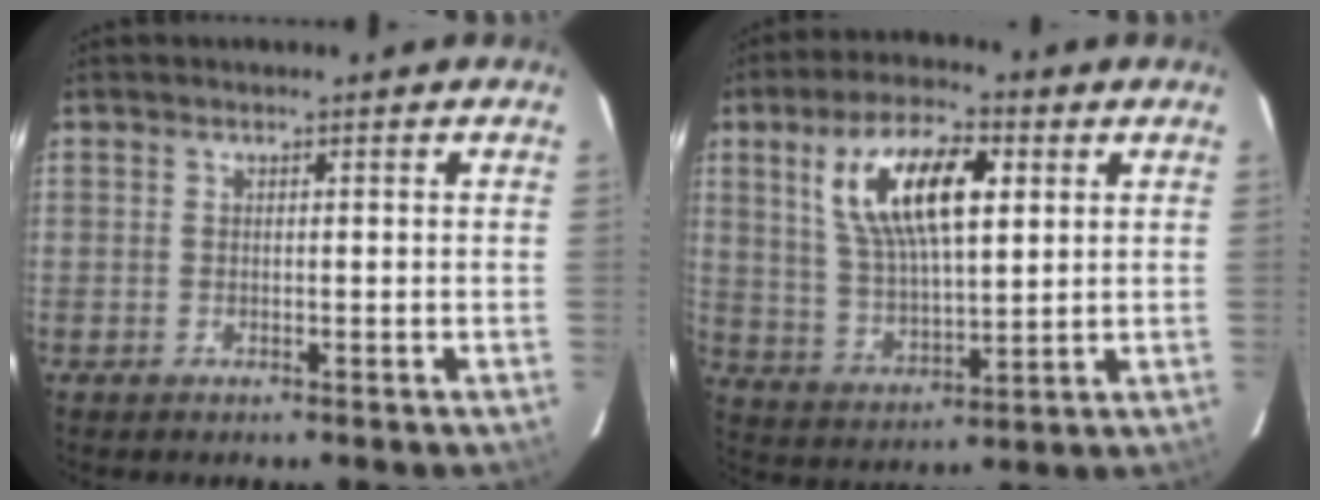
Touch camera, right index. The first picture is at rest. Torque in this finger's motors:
{"motor_torque": [1.20, 0.94, 0.37, 0.21]}